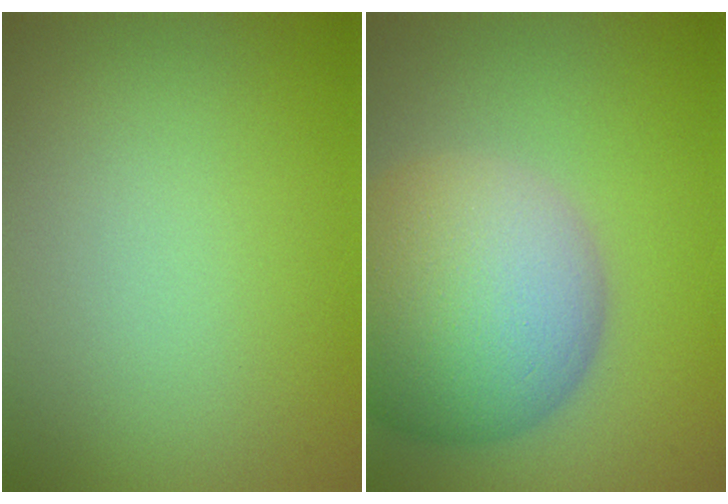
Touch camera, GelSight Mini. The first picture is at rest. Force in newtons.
{"total": 13.1, "press": 13.1, "slide": 0.8}